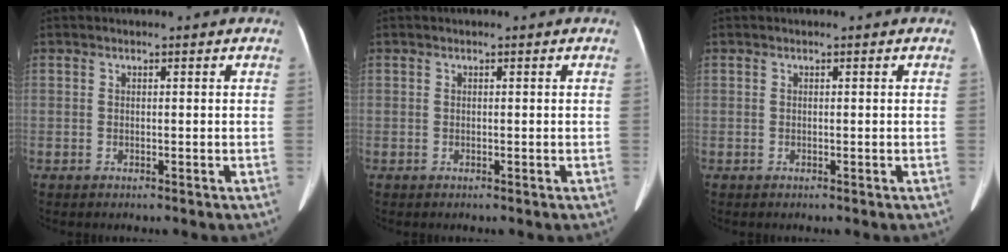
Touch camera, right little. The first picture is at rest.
{"total": 0.0}
{"total": 0.0}